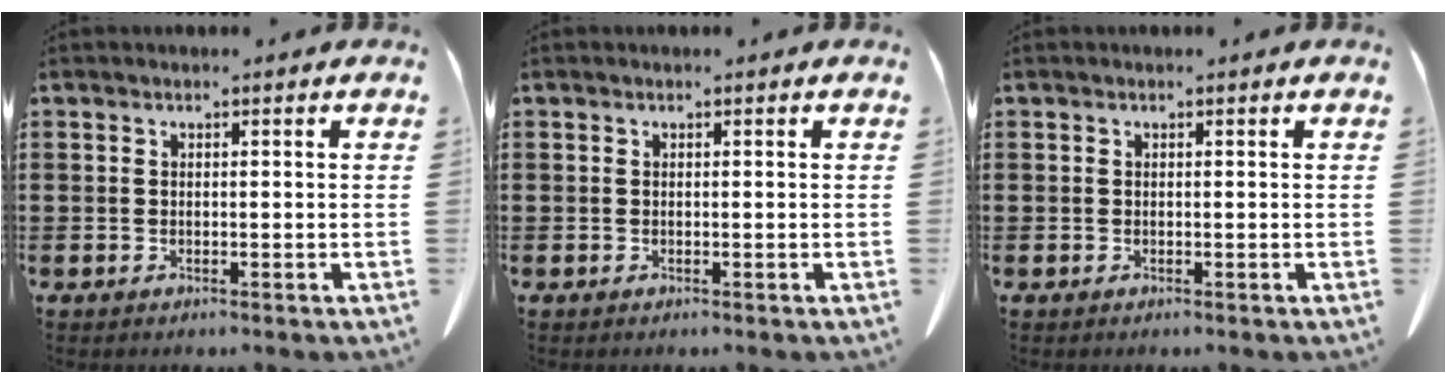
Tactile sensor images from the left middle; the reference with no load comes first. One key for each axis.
{"total": 0.0}
{"total": 0.0}